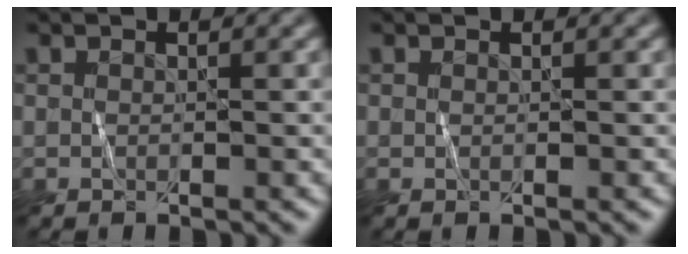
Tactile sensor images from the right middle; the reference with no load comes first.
{"total": 0.0}